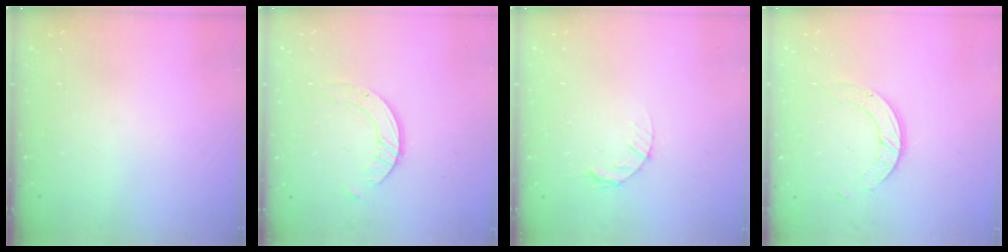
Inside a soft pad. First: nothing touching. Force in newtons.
{"total": 2.4, "press": 2.4, "slide": 0.3}
{"total": 3.9, "press": 3.9, "slide": 0.5}
{"total": 5.9, "press": 5.9, "slide": 0.5}